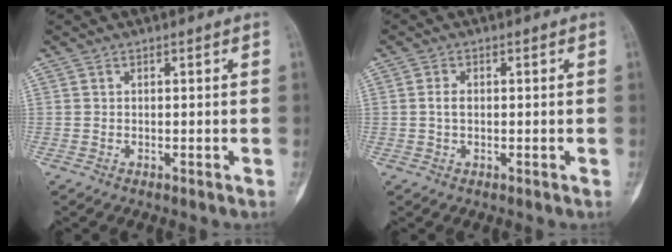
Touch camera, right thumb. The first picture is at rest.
{"total": 1.8, "force": [0.0, 1.1, 1.4], "torque": [-0.026, 0.003, -0.003]}